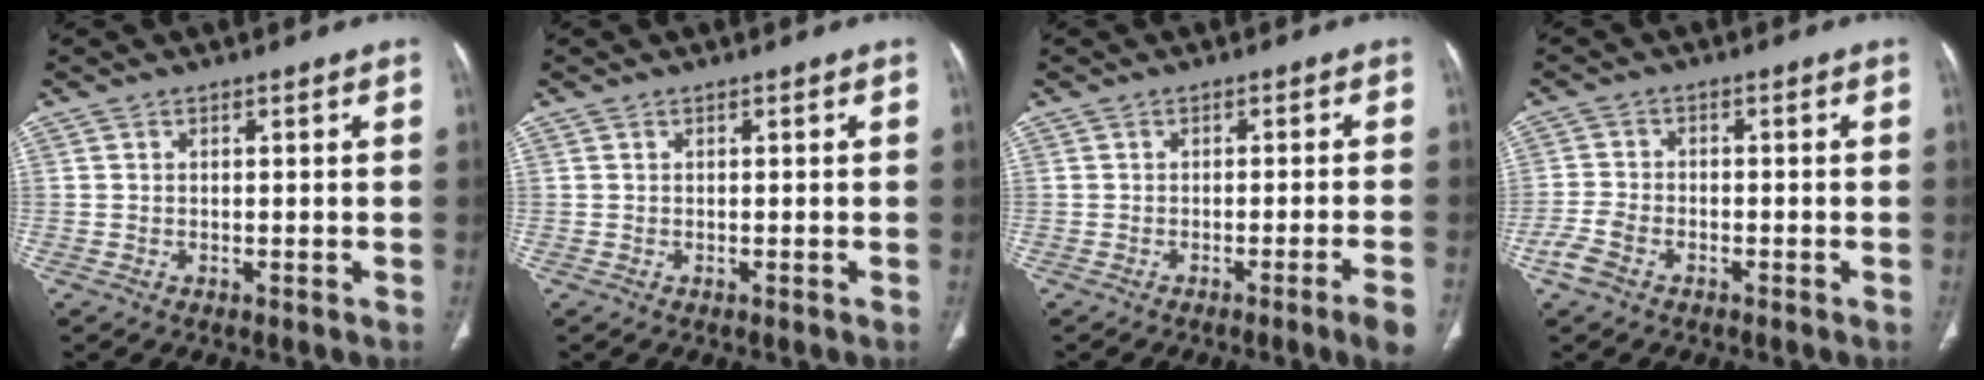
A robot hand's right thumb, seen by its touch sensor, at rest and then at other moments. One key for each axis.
{"total": 0.0}
{"total": 5.0, "fx": -2.9, "fy": -0.5, "fz": 4.1, "tx": -0.058, "ty": 0.004, "tz": -0.040}
{"total": 4.4, "fx": -2.6, "fy": 2.6, "fz": 2.5, "tx": -0.066, "ty": 0.010, "tz": -0.049}